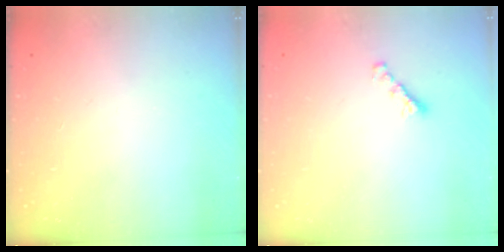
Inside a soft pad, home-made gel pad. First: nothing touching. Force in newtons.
{"total": 2.7, "press": 2.6, "slide": 0.7}